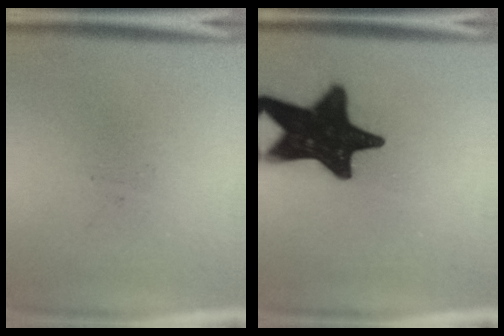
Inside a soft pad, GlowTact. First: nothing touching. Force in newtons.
{"total": 19.8}